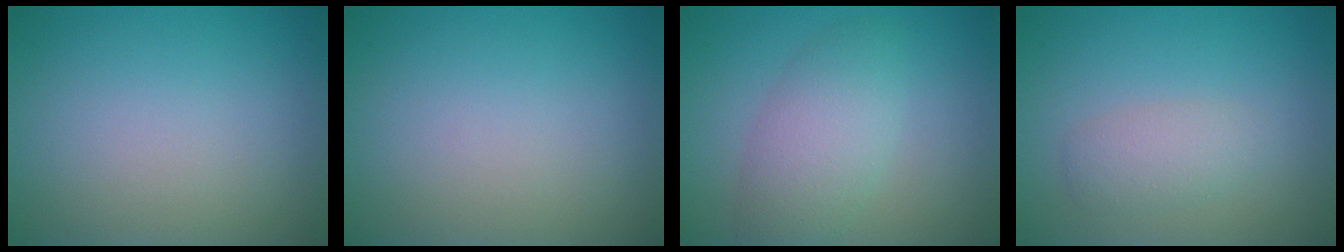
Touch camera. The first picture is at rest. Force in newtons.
{"total": 0.0}
{"total": 4.4, "press": 4.4, "slide": 0.2}
{"total": 2.1, "press": 2.1, "slide": 0.1}